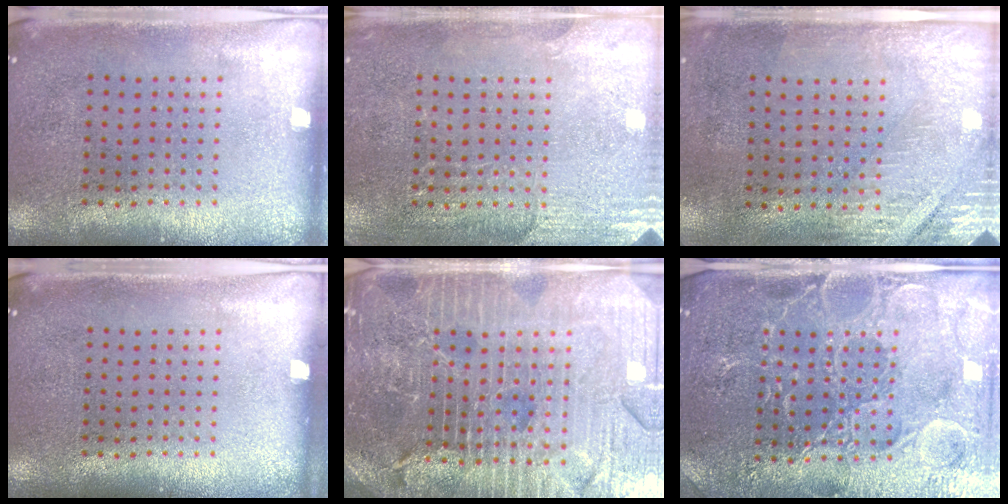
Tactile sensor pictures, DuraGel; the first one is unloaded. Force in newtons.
{"total": 2.8, "press": 2.7, "slide": 0.8}
{"total": 2.8, "press": 2.4, "slide": 1.4}
{"total": 0.0}
{"total": 5.9, "press": 5.2, "slide": 2.7}
{"total": 4.7, "press": 4.6, "slide": 1.2}